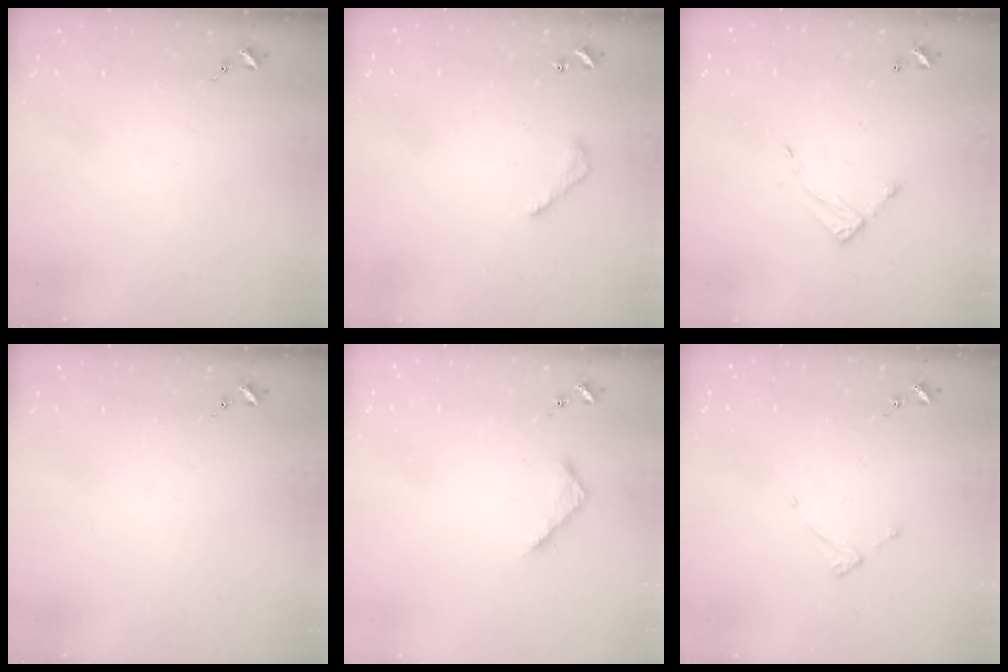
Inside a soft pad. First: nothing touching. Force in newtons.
{"total": 6.0, "press": 6.0, "slide": 0.6}
{"total": 5.5, "press": 5.5, "slide": 0.3}
{"total": 0.0}
{"total": 4.6, "press": 4.6, "slide": 0.5}
{"total": 3.6, "press": 3.6, "slide": 0.2}